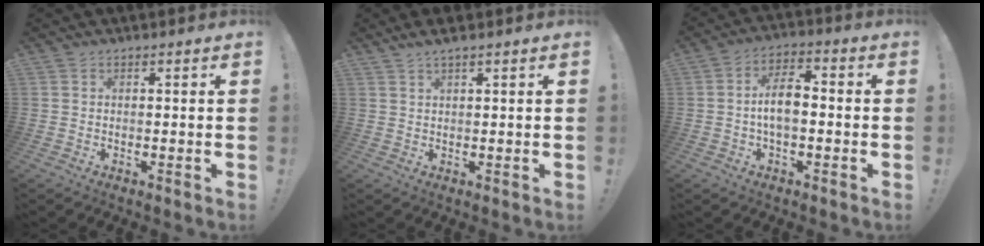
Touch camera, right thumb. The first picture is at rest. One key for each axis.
{"total": 2.7, "fx": 1.9, "fy": -0.2, "fz": 1.9, "tx": -0.043, "ty": -0.006, "tz": 0.035}
{"total": 9.0, "fx": -1.0, "fy": 4.4, "fz": 7.8, "tx": -0.146, "ty": 0.014, "tz": -0.016}